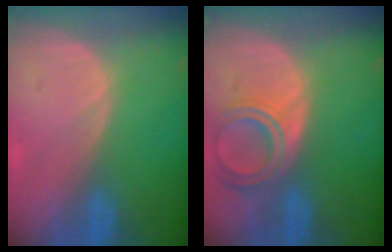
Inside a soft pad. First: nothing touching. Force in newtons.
{"total": 6.6, "press": 5.9, "slide": 2.9}